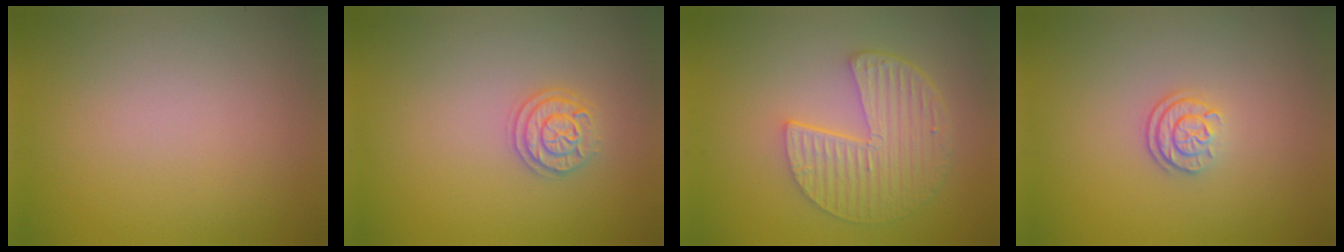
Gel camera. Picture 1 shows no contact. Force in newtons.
{"total": 2.1, "press": 2.1, "slide": 0.3}
{"total": 5.4, "press": 4.0, "slide": 3.7}
{"total": 2.3, "press": 1.7, "slide": 1.5}